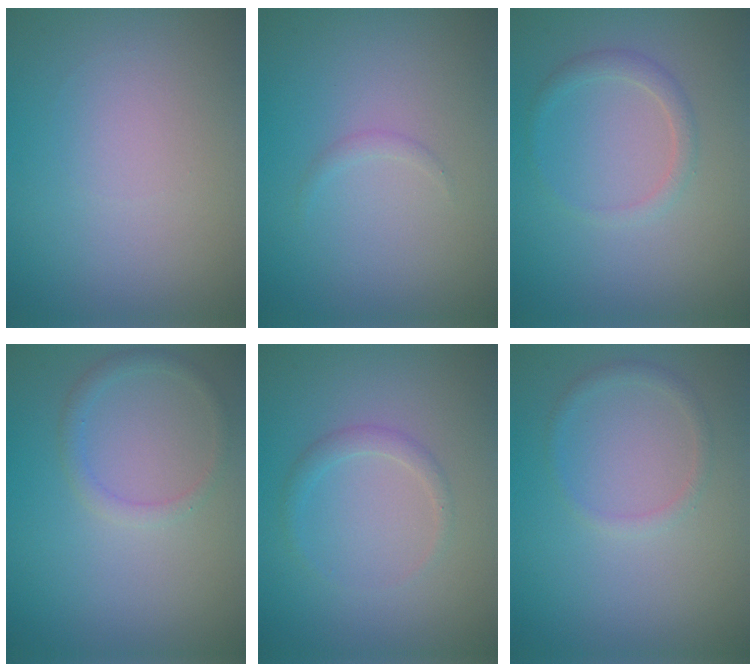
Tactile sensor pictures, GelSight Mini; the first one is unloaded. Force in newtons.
{"total": 0.5, "press": 0.5, "slide": 0.0}
{"total": 1.5, "press": 1.5, "slide": 0.1}
{"total": 1.4, "press": 1.4, "slide": 0.1}
{"total": 1.2, "press": 1.2, "slide": 0.0}
{"total": 1.1, "press": 1.1, "slide": 0.0}